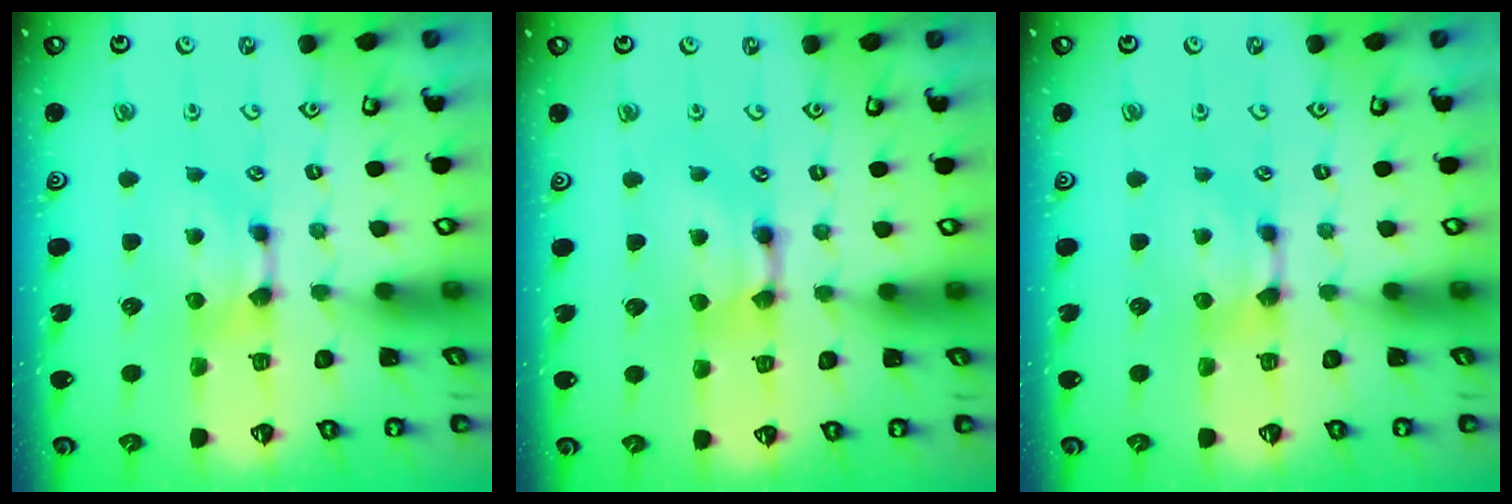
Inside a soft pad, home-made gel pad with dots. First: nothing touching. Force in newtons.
{"total": 2.2, "press": 2.2, "slide": 0.1}
{"total": 0.0}